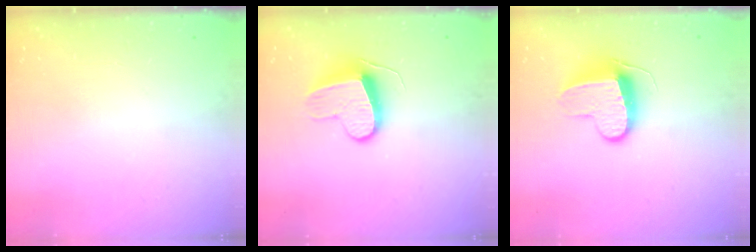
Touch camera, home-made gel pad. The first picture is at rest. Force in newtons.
{"total": 9.5, "press": 9.5, "slide": 0.7}
{"total": 9.2, "press": 9.2, "slide": 0.3}